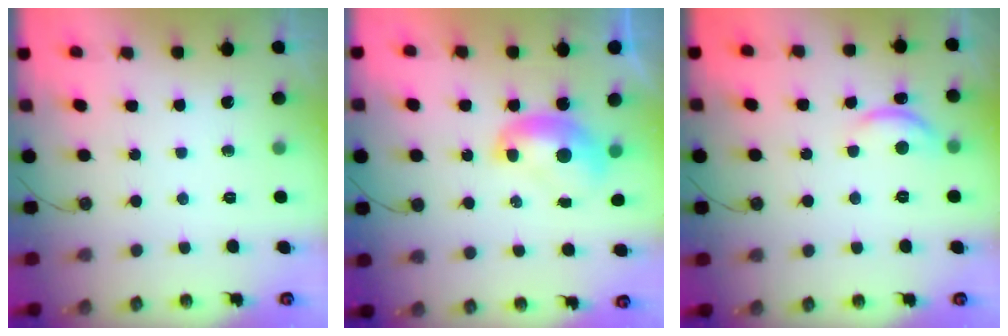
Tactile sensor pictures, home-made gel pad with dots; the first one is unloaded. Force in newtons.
{"total": 1.8, "press": 1.8, "slide": 0.3}
{"total": 2.8, "press": 2.8, "slide": 0.3}